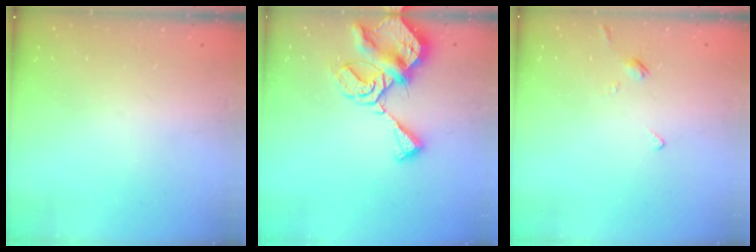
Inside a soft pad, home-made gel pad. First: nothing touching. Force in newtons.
{"total": 9.9, "press": 9.8, "slide": 1.4}
{"total": 2.1, "press": 2.0, "slide": 0.6}